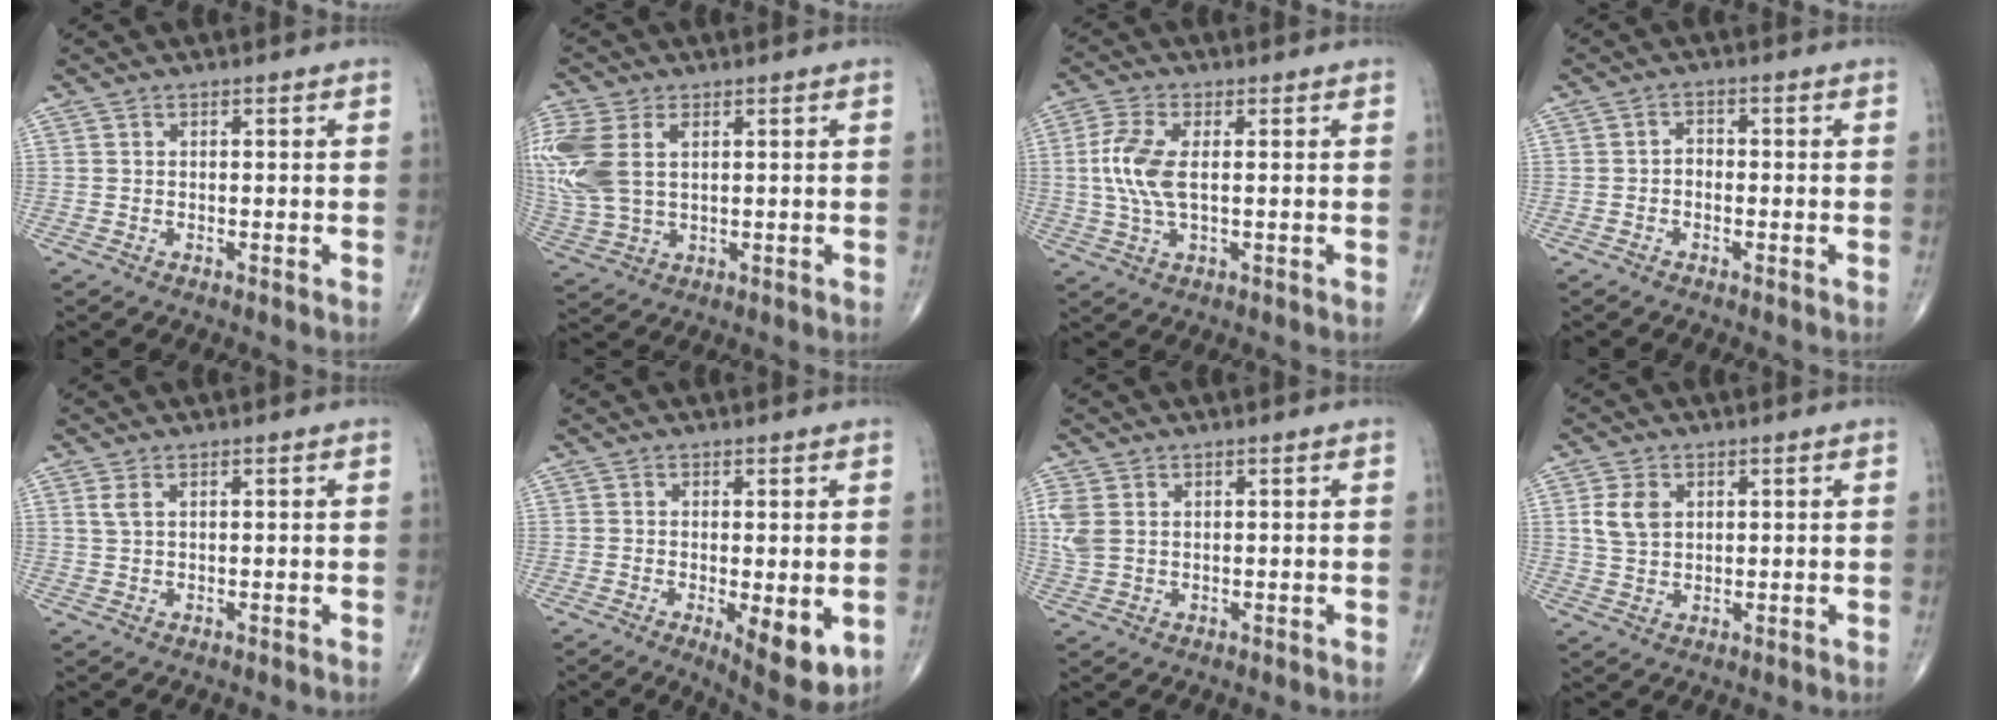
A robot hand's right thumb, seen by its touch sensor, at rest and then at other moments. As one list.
[{"total": 15.0, "force": [3.5, 9.4, 11.1], "torque": [-0.297, 0.001, 0.075]}, {"total": 8.0, "force": [0.6, 3.5, 7.2], "torque": [-0.175, 0.004, 0.013]}, {"total": 1.8, "force": [-0.6, 1.3, 1.1], "torque": [-0.004, 0.010, -0.017]}, {"total": 1.6, "force": [0.8, 0.7, 1.2], "torque": [-0.031, 0.007, 0.021]}, {"total": 8.5, "force": [-2.0, 2.9, 7.7], "torque": [-0.102, -0.022, -0.025]}, {"total": 4.8, "force": [1.1, 3.4, 3.3], "torque": [-0.091, 0.004, 0.029]}, {"total": 5.2, "force": [1.5, 3.6, 3.4], "torque": [-0.056, -0.003, 0.032]}]